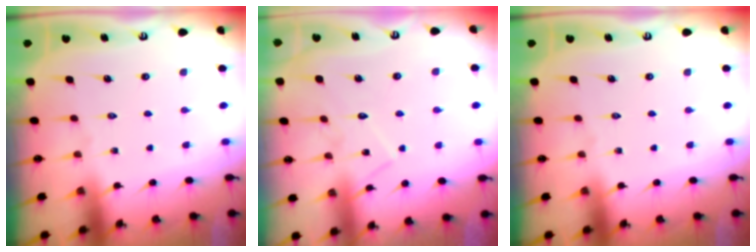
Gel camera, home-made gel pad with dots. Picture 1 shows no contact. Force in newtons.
{"total": 9.2, "press": 9.2, "slide": 0.3}
{"total": 0.0}